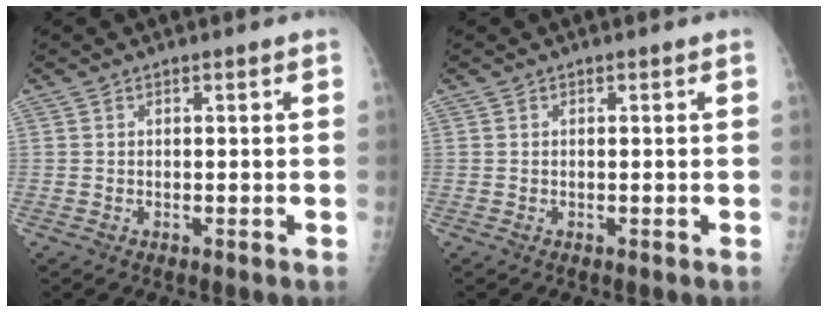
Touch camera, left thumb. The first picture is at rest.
{"total": 0.0}